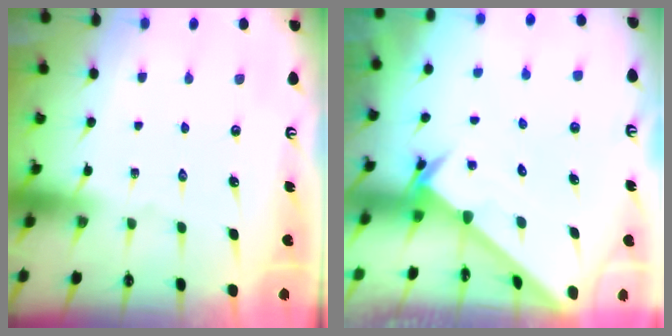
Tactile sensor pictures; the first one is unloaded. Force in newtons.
{"total": 2.4, "press": 2.4, "slide": 0.2}